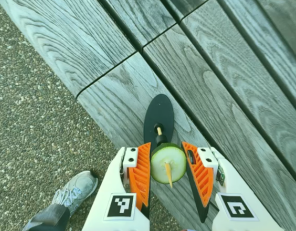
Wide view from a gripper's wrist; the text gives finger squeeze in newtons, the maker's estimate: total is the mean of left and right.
{"total": 13.1, "left": 13.0, "right": 13.1}